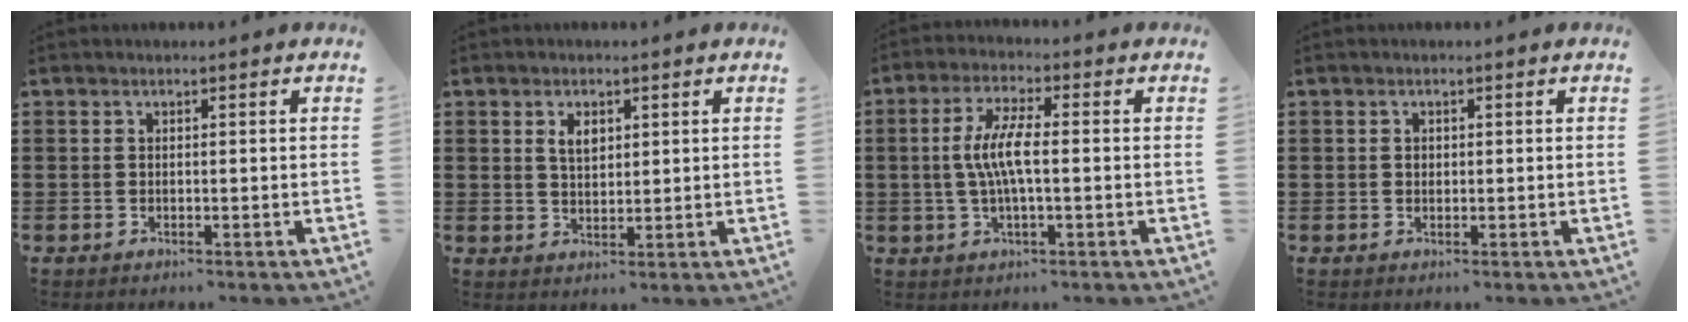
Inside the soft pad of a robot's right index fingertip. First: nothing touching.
{"total": 2.9, "force": [1.3, 1.7, 2.0], "torque": [-0.045, 0.006, 0.024]}
{"total": 6.3, "force": [-0.4, 1.5, 6.1], "torque": [-0.125, -0.001, -0.013]}
{"total": 0.7, "force": [0.2, 0.6, 0.3], "torque": [-0.008, 0.003, 0.004]}